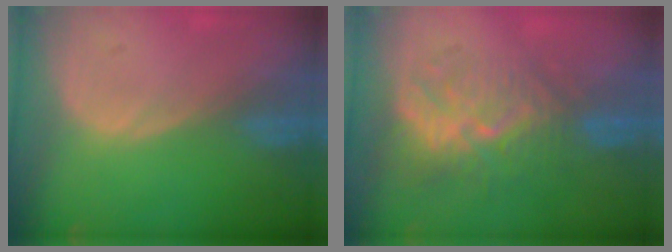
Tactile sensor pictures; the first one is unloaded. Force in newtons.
{"total": 10.0, "press": 8.6, "slide": 4.9}